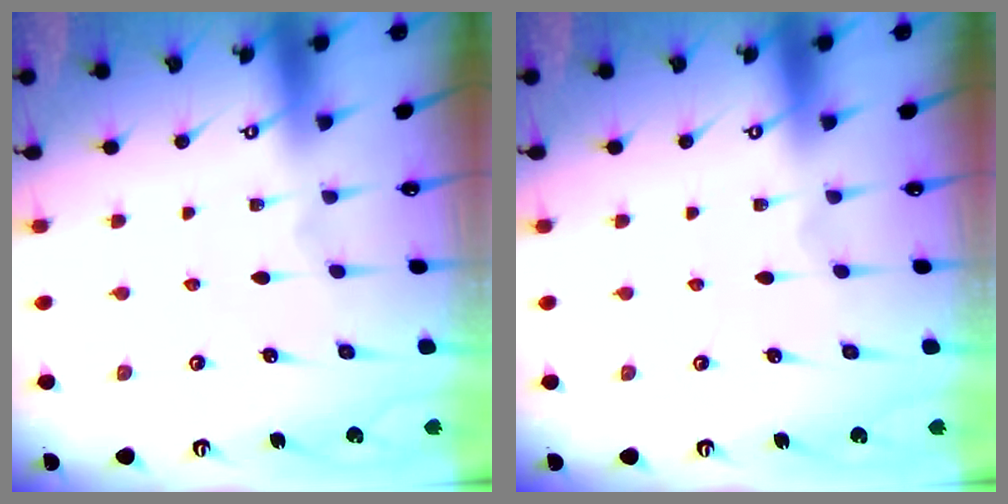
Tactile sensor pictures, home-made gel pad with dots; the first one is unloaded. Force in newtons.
{"total": 0.0}